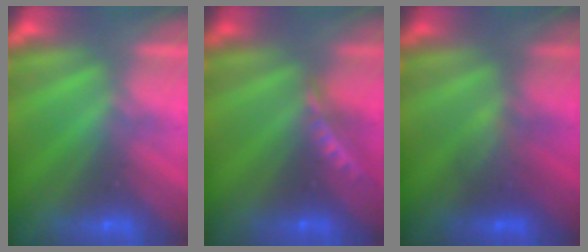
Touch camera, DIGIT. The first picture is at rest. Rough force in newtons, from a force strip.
{"total": 4.6}
{"total": 2.2}